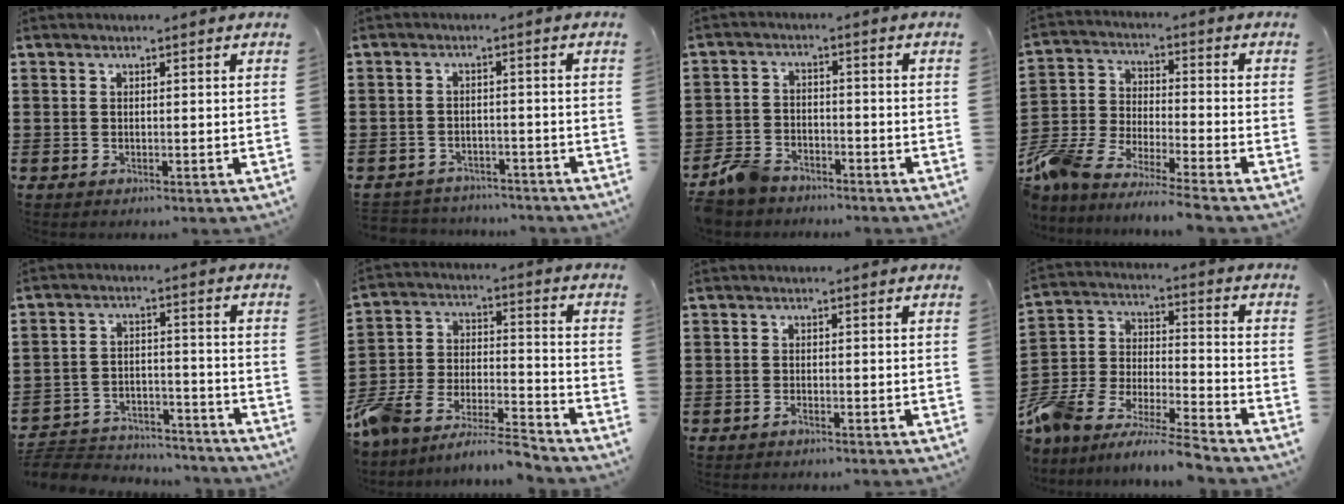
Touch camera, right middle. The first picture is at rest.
{"total": 3.0, "force": [-3.0, 0.5, -0.4], "torque": [-0.001, -0.002, -0.066]}
{"total": 5.0, "force": [-4.5, 1.7, 1.3], "torque": [-0.050, 0.003, -0.098]}
{"total": 7.5, "force": [-7.3, 0.6, 1.9], "torque": [-0.067, -0.007, -0.154]}
{"total": 5.3, "force": [-5.2, 0.8, 0.5], "torque": [-0.015, 0.007, -0.107]}
{"total": 8.8, "force": [-8.5, 1.3, 1.9], "torque": [-0.035, 0.015, -0.170]}
{"total": 0.8, "force": [-0.7, -0.1, 0.3], "torque": [-0.010, -0.006, -0.011]}
{"total": 9.3, "force": [-9.0, 0.8, 2.5], "torque": [-0.059, 0.005, -0.185]}